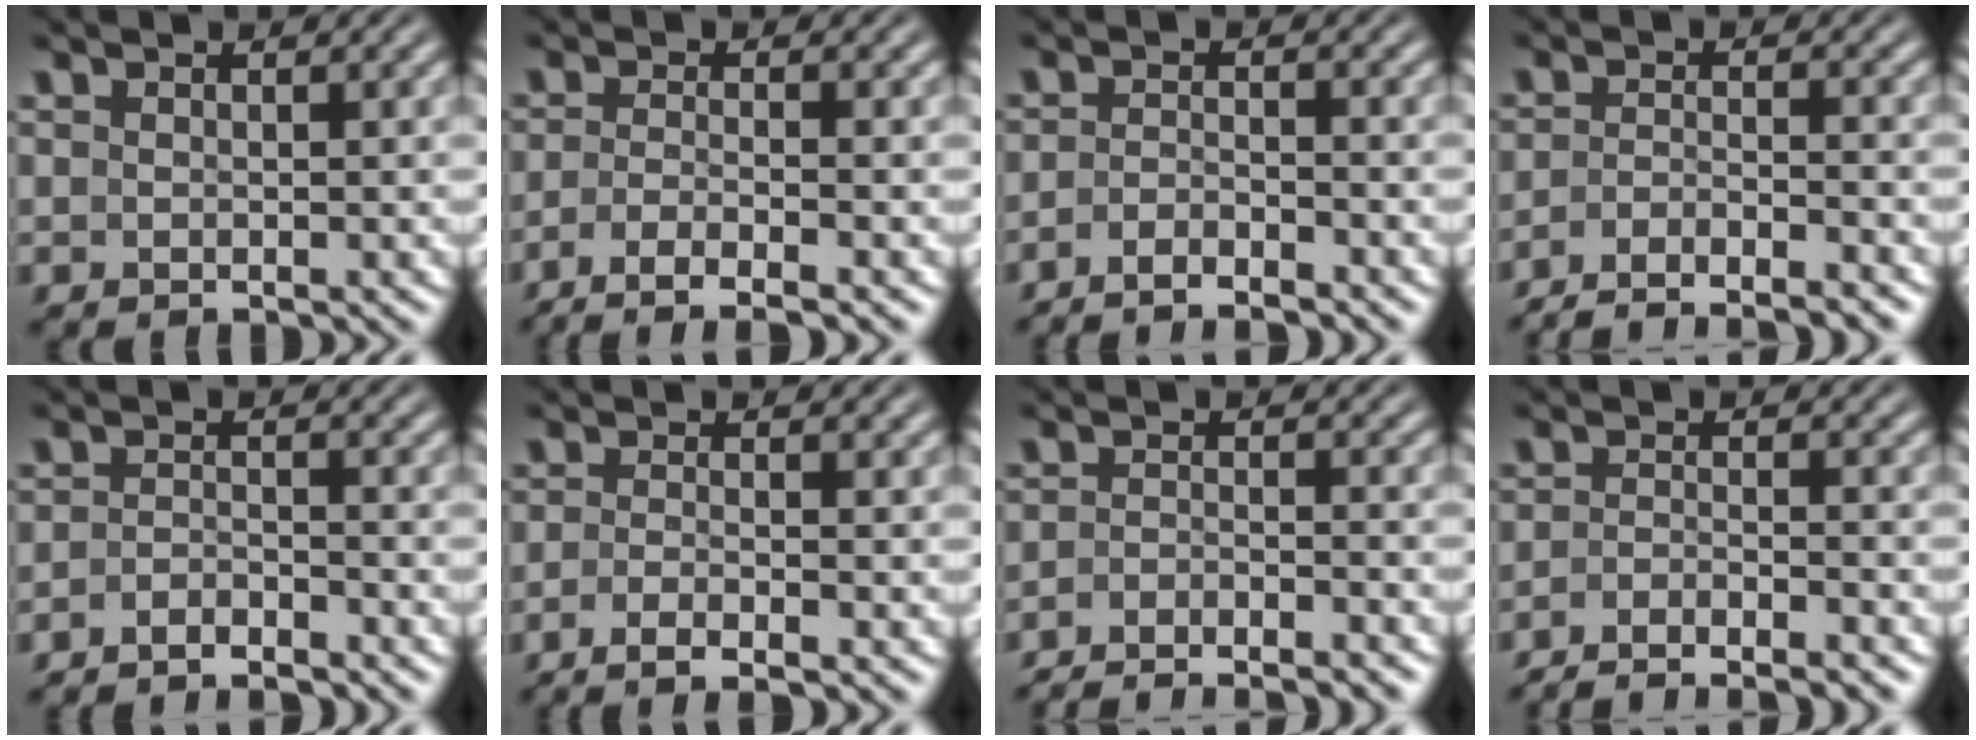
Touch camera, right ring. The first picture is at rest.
{"total": 6.0, "force": [-4.8, 1.4, 3.2], "torque": [-0.059, -0.025, -0.063]}
{"total": 3.4, "force": [-3.2, 0.5, 1.0], "torque": [-0.021, -0.010, -0.050]}
{"total": 7.9, "force": [-7.1, 2.3, 2.5], "torque": [-0.036, -0.023, -0.105]}
{"total": 3.5, "force": [-3.4, 0.6, 0.5], "torque": [-0.010, -0.012, -0.054]}
{"total": 3.6, "force": [-2.9, 0.4, 2.0], "torque": [-0.039, -0.009, -0.043]}
{"total": 6.7, "force": [-6.3, 1.6, 1.5], "torque": [-0.014, -0.015, -0.095]}
{"total": 6.9, "force": [-6.4, 1.6, 2.0], "torque": [-0.027, -0.019, -0.093]}